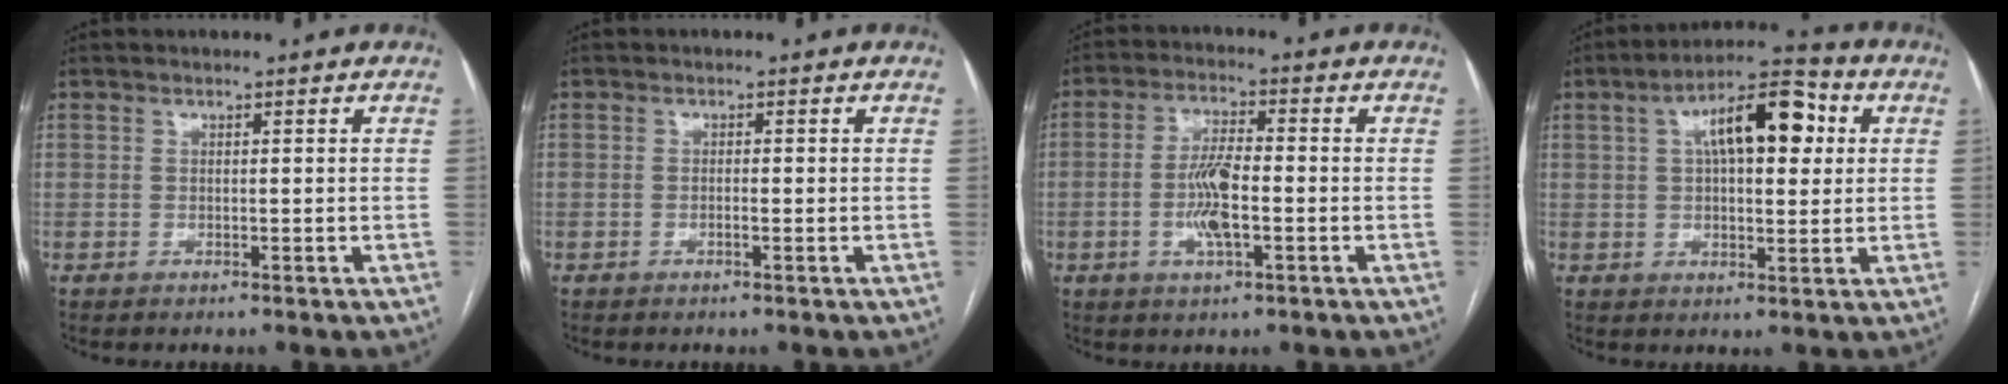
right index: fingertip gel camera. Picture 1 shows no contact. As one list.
[{"total": 0.9, "force": [-0.3, 0.2, 0.9], "torque": [-0.017, 0.001, -0.005]}, {"total": 8.2, "force": [-2.1, 1.6, 7.8], "torque": [-0.157, 0.001, -0.043]}, {"total": 12.1, "force": [3.4, 4.4, 10.7], "torque": [-0.170, 0.037, 0.049]}]